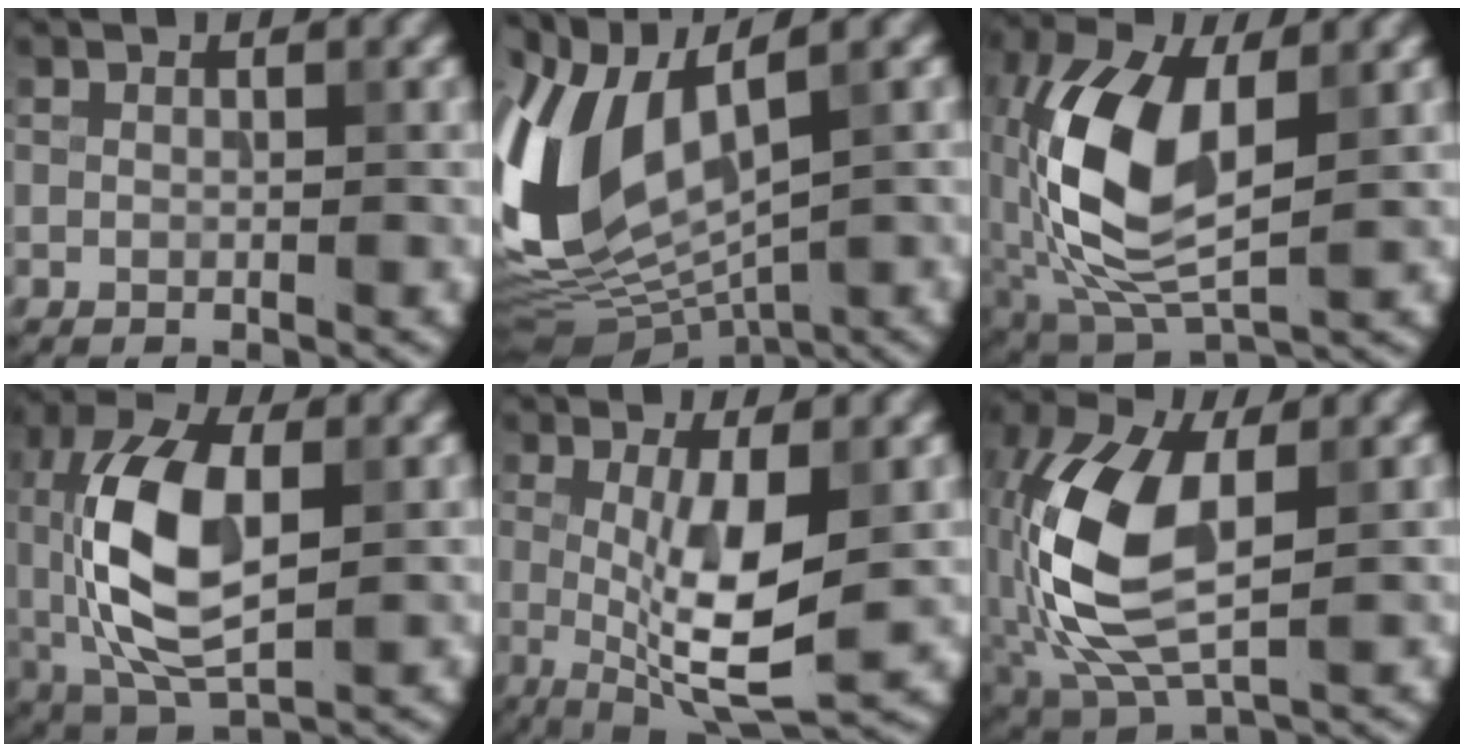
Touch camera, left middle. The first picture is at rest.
{"total": 11.4, "force": [2.2, 6.1, 9.4], "torque": [-0.225, -0.001, 0.042]}
{"total": 11.0, "force": [0.4, 5.6, 9.4], "torque": [-0.210, 0.001, 0.006]}
{"total": 10.4, "force": [-0.1, 5.3, 9.0], "torque": [-0.191, 0.005, -0.003]}
{"total": 7.1, "force": [-0.2, 1.9, 6.9], "torque": [-0.126, -0.011, 0.000]}
{"total": 11.2, "force": [-0.1, 5.8, 9.6], "torque": [-0.223, 0.003, -0.003]}